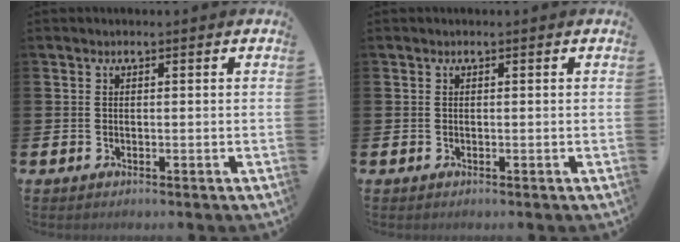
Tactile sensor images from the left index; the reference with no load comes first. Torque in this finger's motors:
{"motor_torque": [0.01, 0.00, 0.00, 0.01]}